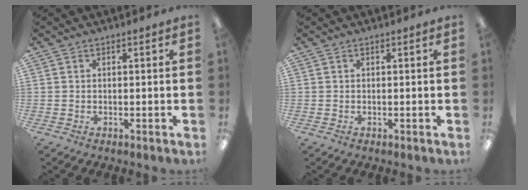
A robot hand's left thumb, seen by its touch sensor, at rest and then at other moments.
{"total": 0.0}